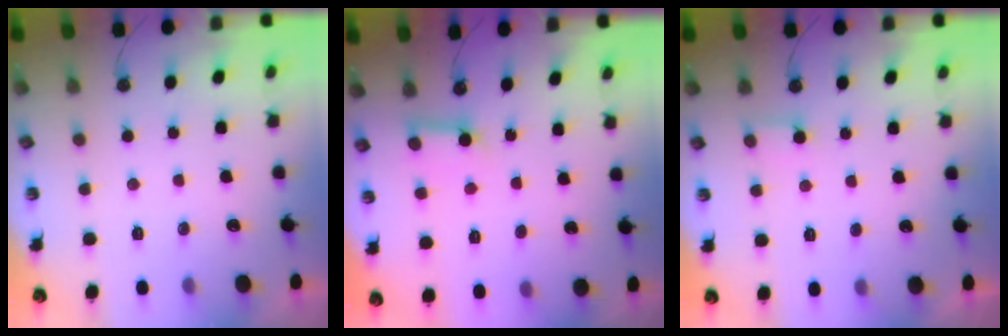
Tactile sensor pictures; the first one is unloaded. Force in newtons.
{"total": 5.4, "press": 5.4, "slide": 0.7}
{"total": 5.1, "press": 5.1, "slide": 0.4}